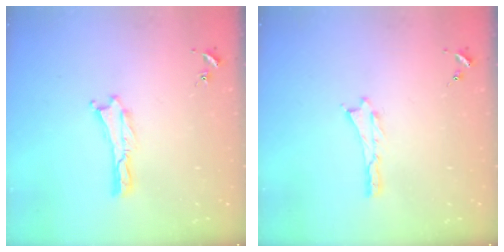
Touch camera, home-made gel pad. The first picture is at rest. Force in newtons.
{"total": 0.0}